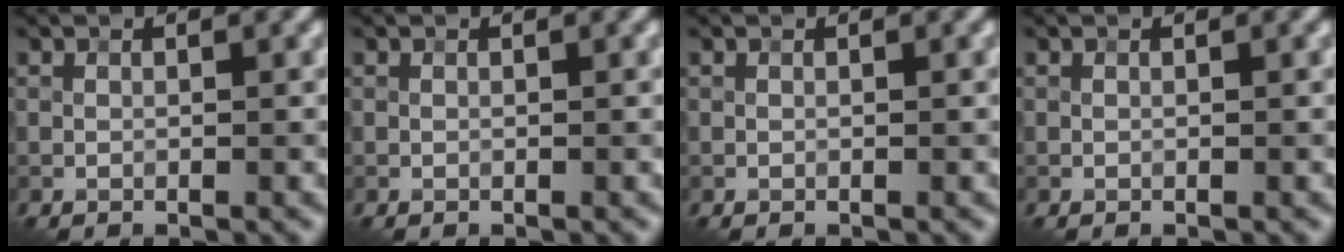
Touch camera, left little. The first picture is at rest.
{"total": 0.0}
{"total": 0.0}
{"total": 0.0}